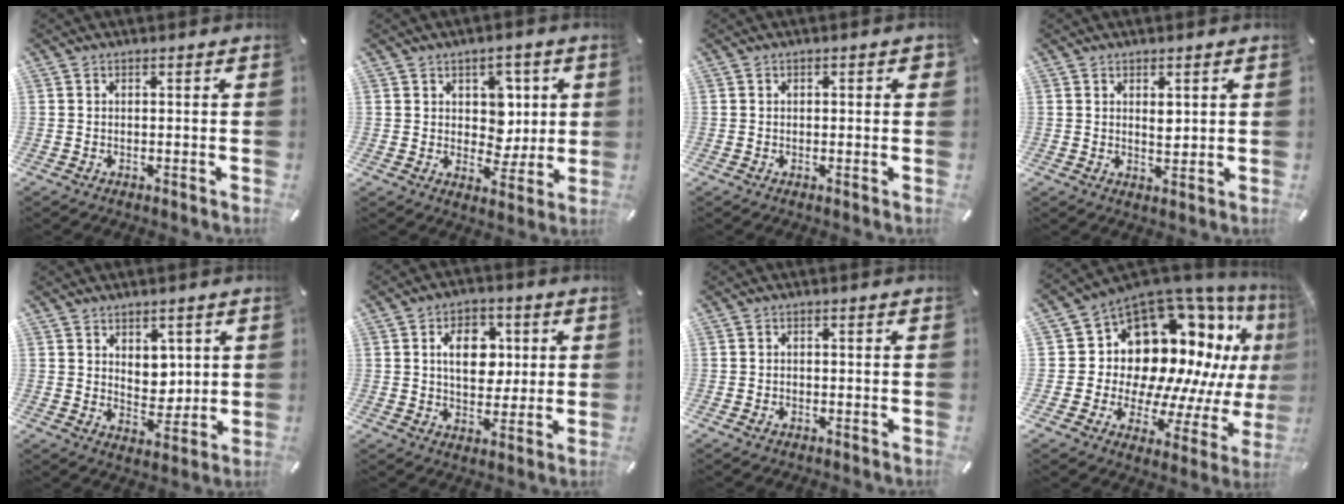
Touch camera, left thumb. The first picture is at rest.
{"total": 7.9, "force": [2.2, 6.9, 3.0], "torque": [-0.035, -0.005, 0.039]}
{"total": 1.1, "force": [0.0, 0.8, 0.7], "torque": [-0.005, 0.003, -0.004]}
{"total": 3.0, "force": [1.2, 1.8, 2.1], "torque": [-0.029, -0.003, 0.017]}
{"total": 5.7, "force": [2.7, 4.7, 1.7], "torque": [-0.017, -0.014, 0.047]}
{"total": 10.6, "force": [2.2, 7.6, 7.0], "torque": [-0.095, 0.001, 0.033]}
{"total": 1.4, "force": [-0.5, 1.0, 0.7], "torque": [-0.016, 0.004, -0.012]}
{"total": 16.4, "force": [7.2, 12.2, 8.4], "torque": [-0.114, -0.110, 0.147]}